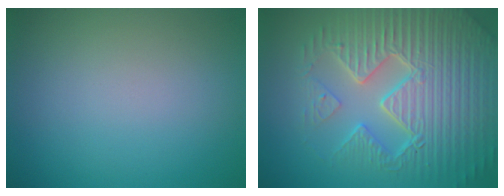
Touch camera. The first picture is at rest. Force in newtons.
{"total": 9.5, "press": 6.7, "slide": 6.7}